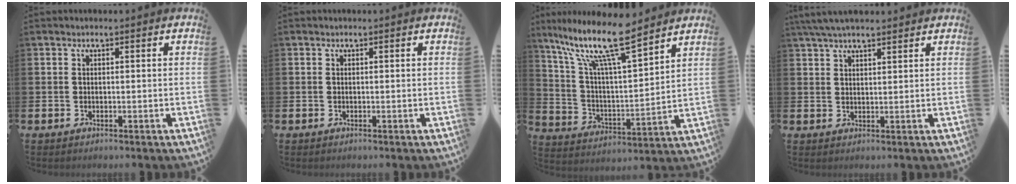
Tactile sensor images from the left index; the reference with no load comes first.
{"total": 0.0}
{"total": 13.0, "force": [10.4, 2.3, 7.4], "torque": [-0.162, -0.056, 0.177]}
{"total": 4.4, "force": [3.8, 0.9, 1.8], "torque": [-0.037, -0.009, 0.070]}